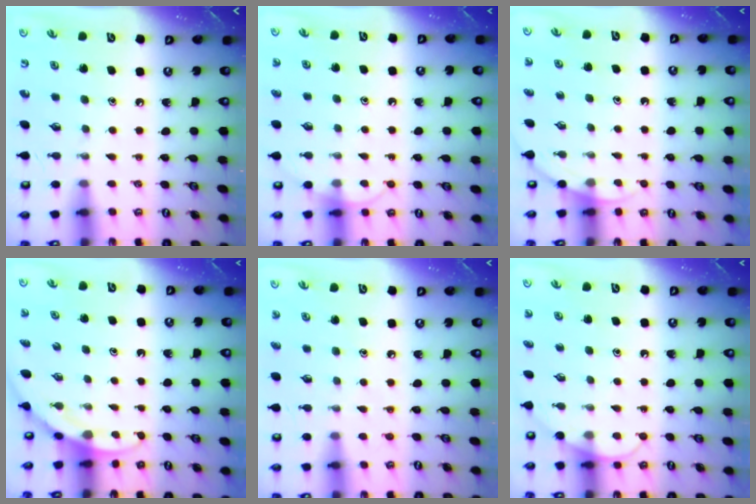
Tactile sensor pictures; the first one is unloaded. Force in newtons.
{"total": 5.4, "press": 5.4, "slide": 0.5}
{"total": 2.5, "press": 2.5, "slide": 0.1}
{"total": 4.6, "press": 4.5, "slide": 0.3}
{"total": 5.4, "press": 5.3, "slide": 0.7}
{"total": 4.8, "press": 4.8, "slide": 0.4}